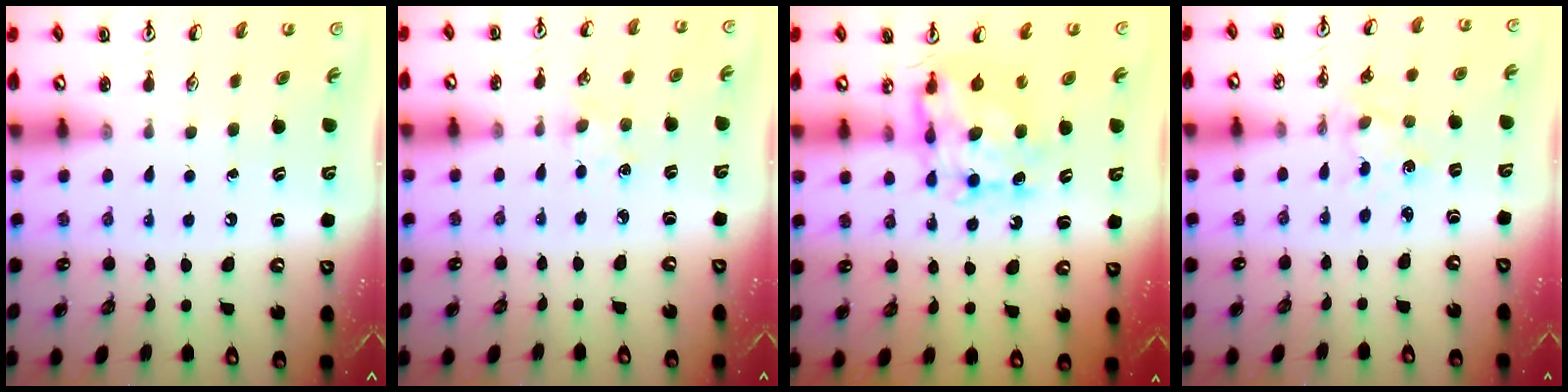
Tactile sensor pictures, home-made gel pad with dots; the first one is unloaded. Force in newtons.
{"total": 3.0, "press": 2.9, "slide": 0.4}
{"total": 10.0, "press": 10.0, "slide": 0.8}
{"total": 0.7, "press": 0.7, "slide": 0.1}